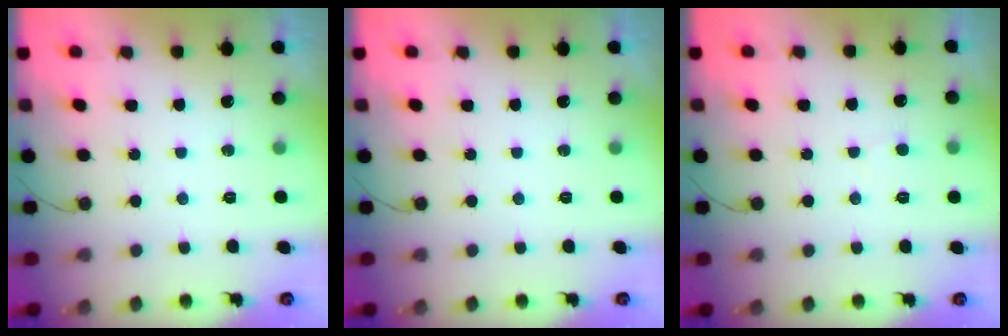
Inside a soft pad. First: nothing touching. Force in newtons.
{"total": 0.0}
{"total": 3.8, "press": 3.8, "slide": 0.4}